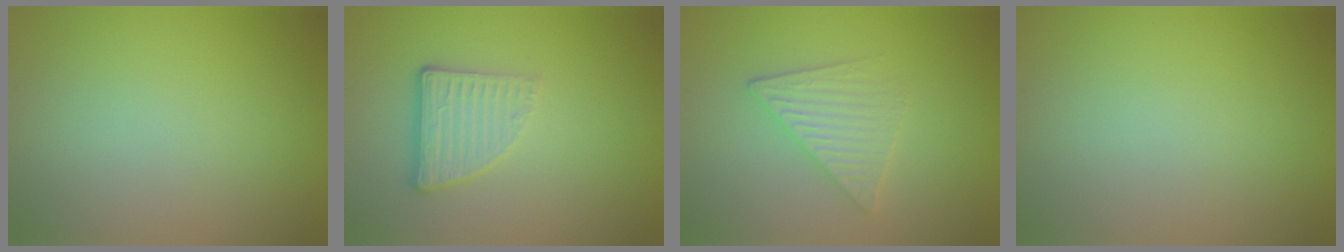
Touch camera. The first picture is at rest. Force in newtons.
{"total": 3.8, "press": 2.6, "slide": 2.8}
{"total": 3.0, "press": 3.0, "slide": 0.3}
{"total": 0.0}